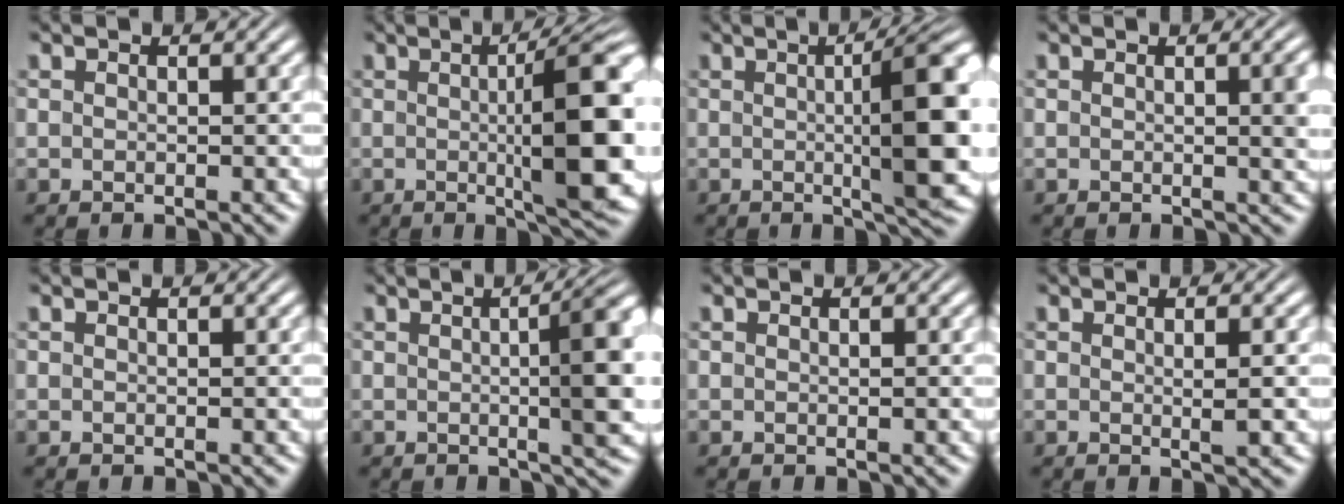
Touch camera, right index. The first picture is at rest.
{"total": 11.0, "force": [-0.7, 2.6, 10.7], "torque": [-0.125, 0.010, -0.016]}
{"total": 10.3, "force": [0.0, 2.8, 9.9], "torque": [-0.109, 0.013, -0.009]}
{"total": 1.7, "force": [0.2, 0.0, 1.7], "torque": [-0.012, -0.001, 0.002]}
{"total": 0.0}
{"total": 7.9, "force": [0.4, 2.4, 7.5], "torque": [-0.074, 0.017, -0.005]}
{"total": 0.0}
{"total": 1.2, "force": [0.0, -0.4, 1.1], "torque": [-0.016, -0.005, 0.001]}